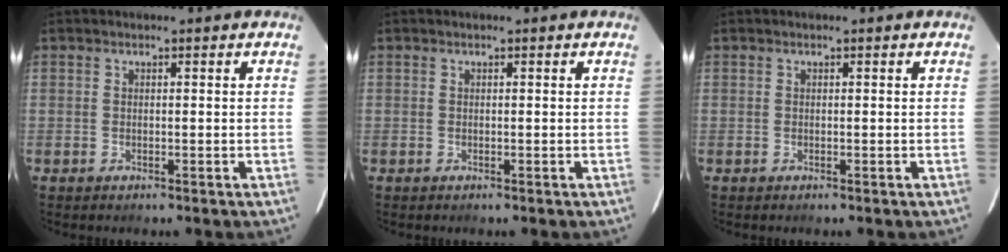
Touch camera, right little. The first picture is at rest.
{"total": 0.0}
{"total": 0.0}